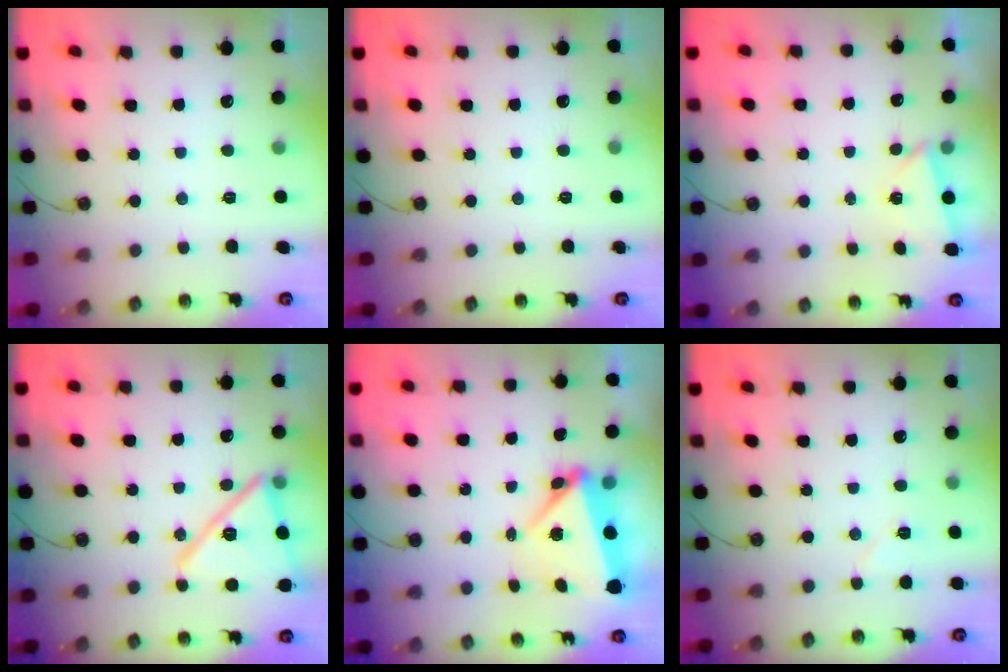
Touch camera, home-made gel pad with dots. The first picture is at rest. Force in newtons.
{"total": 0.0}
{"total": 2.5, "press": 0.6, "slide": 2.4}
{"total": 19.2, "press": 19.2, "slide": 0.5}
{"total": 6.3, "press": 6.0, "slide": 1.9}
{"total": 5.1, "press": 4.8, "slide": 1.7}